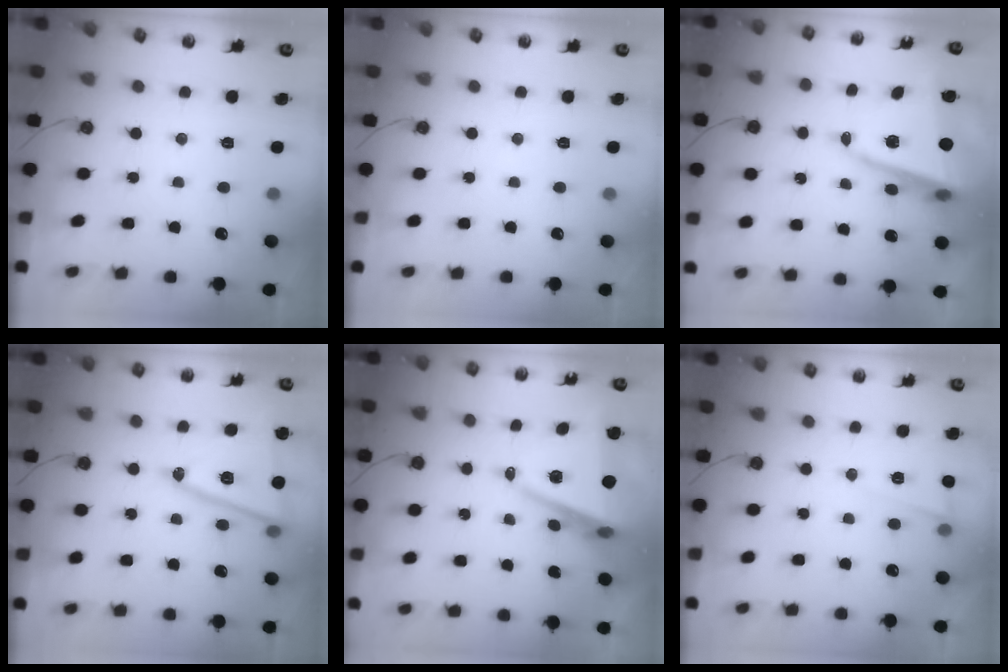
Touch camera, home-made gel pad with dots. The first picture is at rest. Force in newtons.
{"total": 0.0}
{"total": 13.0, "press": 12.9, "slide": 1.5}
{"total": 16.3, "press": 16.3, "slide": 1.2}
{"total": 8.9, "press": 7.8, "slide": 4.3}
{"total": 5.4, "press": 5.3, "slide": 1.4}